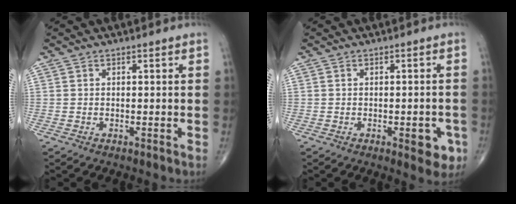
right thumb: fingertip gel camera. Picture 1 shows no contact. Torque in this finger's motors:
{"motor_torque": [0.80, 1.00, 0.40, -0.45, 0.14]}